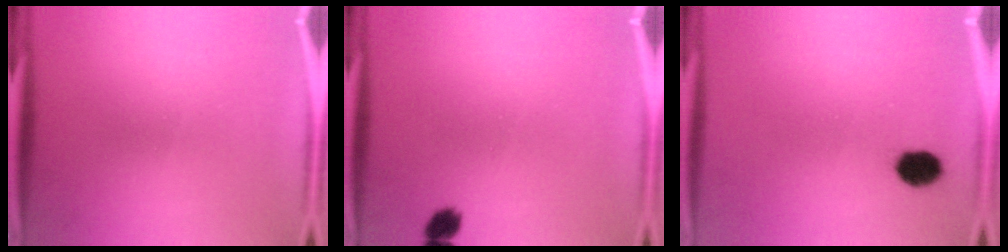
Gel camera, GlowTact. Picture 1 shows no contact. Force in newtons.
{"total": 2.9}
{"total": 5.6}